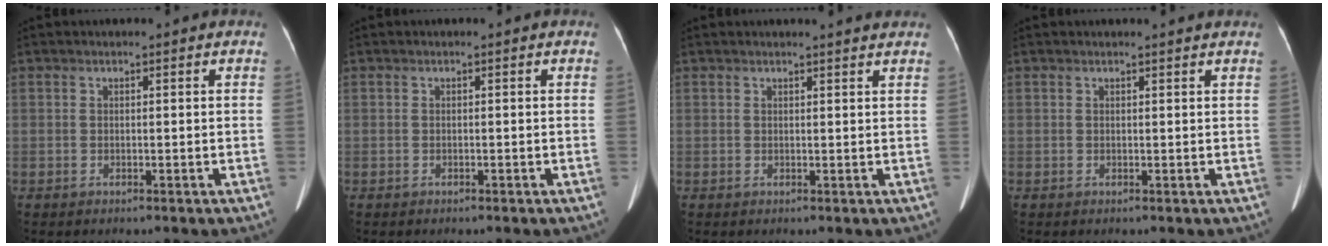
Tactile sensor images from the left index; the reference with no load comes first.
{"total": 0.0}
{"total": 2.7, "force": [2.6, -0.3, 0.7], "torque": [-0.012, 0.001, 0.026]}
{"total": 1.5, "force": [1.5, -0.2, 0.3], "torque": [-0.010, 0.002, 0.018]}